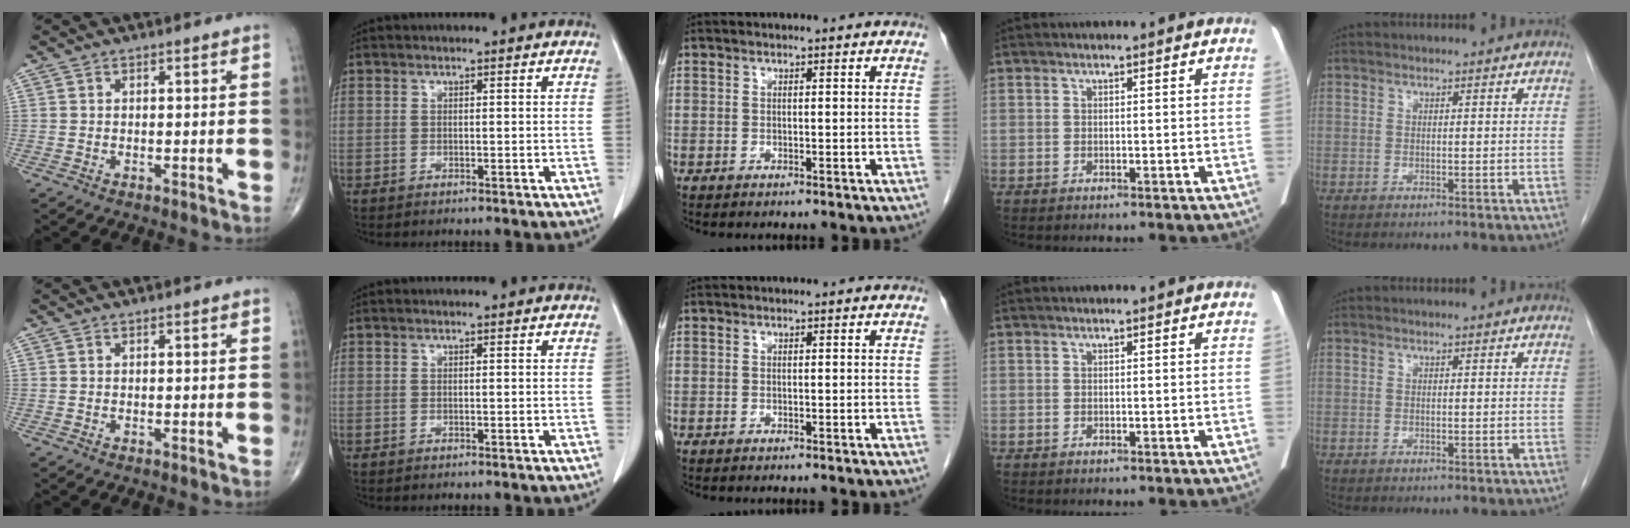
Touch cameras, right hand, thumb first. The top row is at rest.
{}